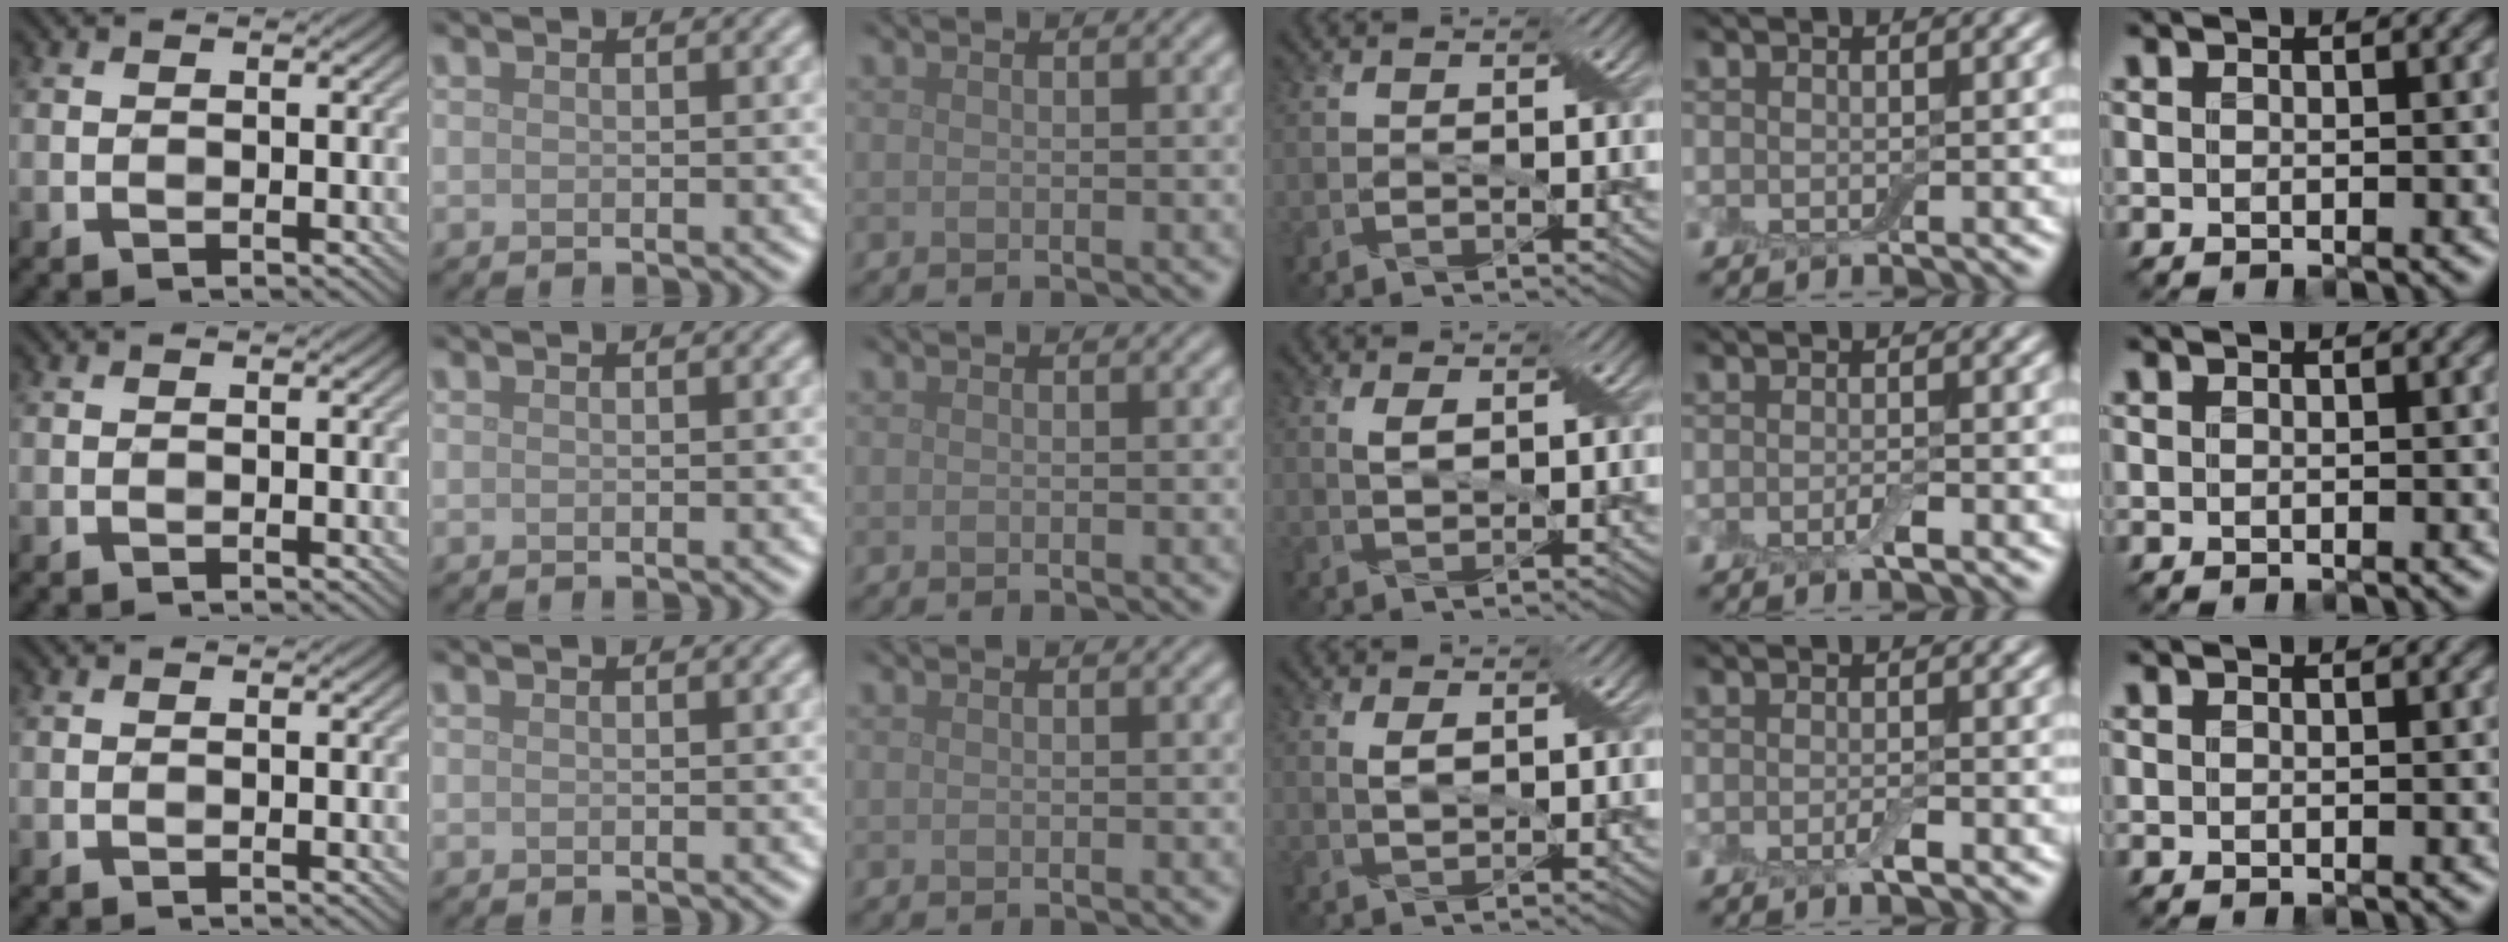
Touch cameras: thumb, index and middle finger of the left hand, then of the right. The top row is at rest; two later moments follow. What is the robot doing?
{"motion": "shake", "object": "box of matches"}